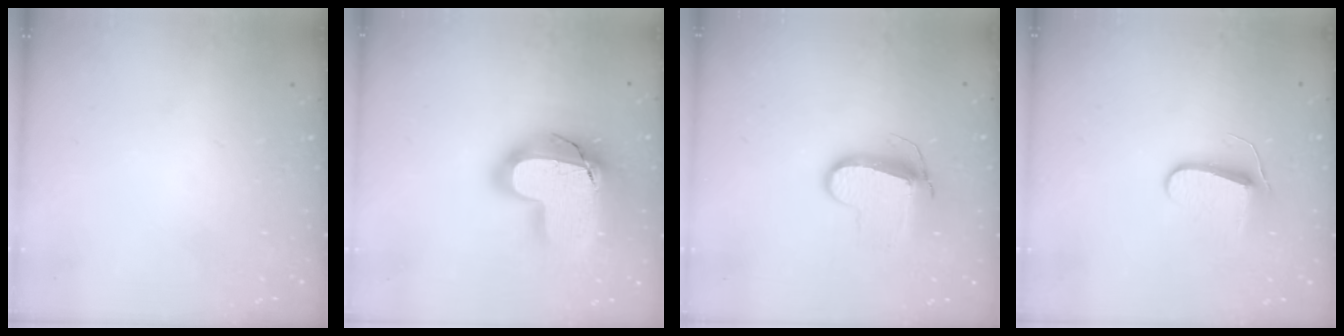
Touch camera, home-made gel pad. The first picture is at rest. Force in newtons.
{"total": 23.0, "press": 22.9, "slide": 1.6}
{"total": 10.3, "press": 10.3, "slide": 0.5}
{"total": 8.5, "press": 8.5, "slide": 0.6}